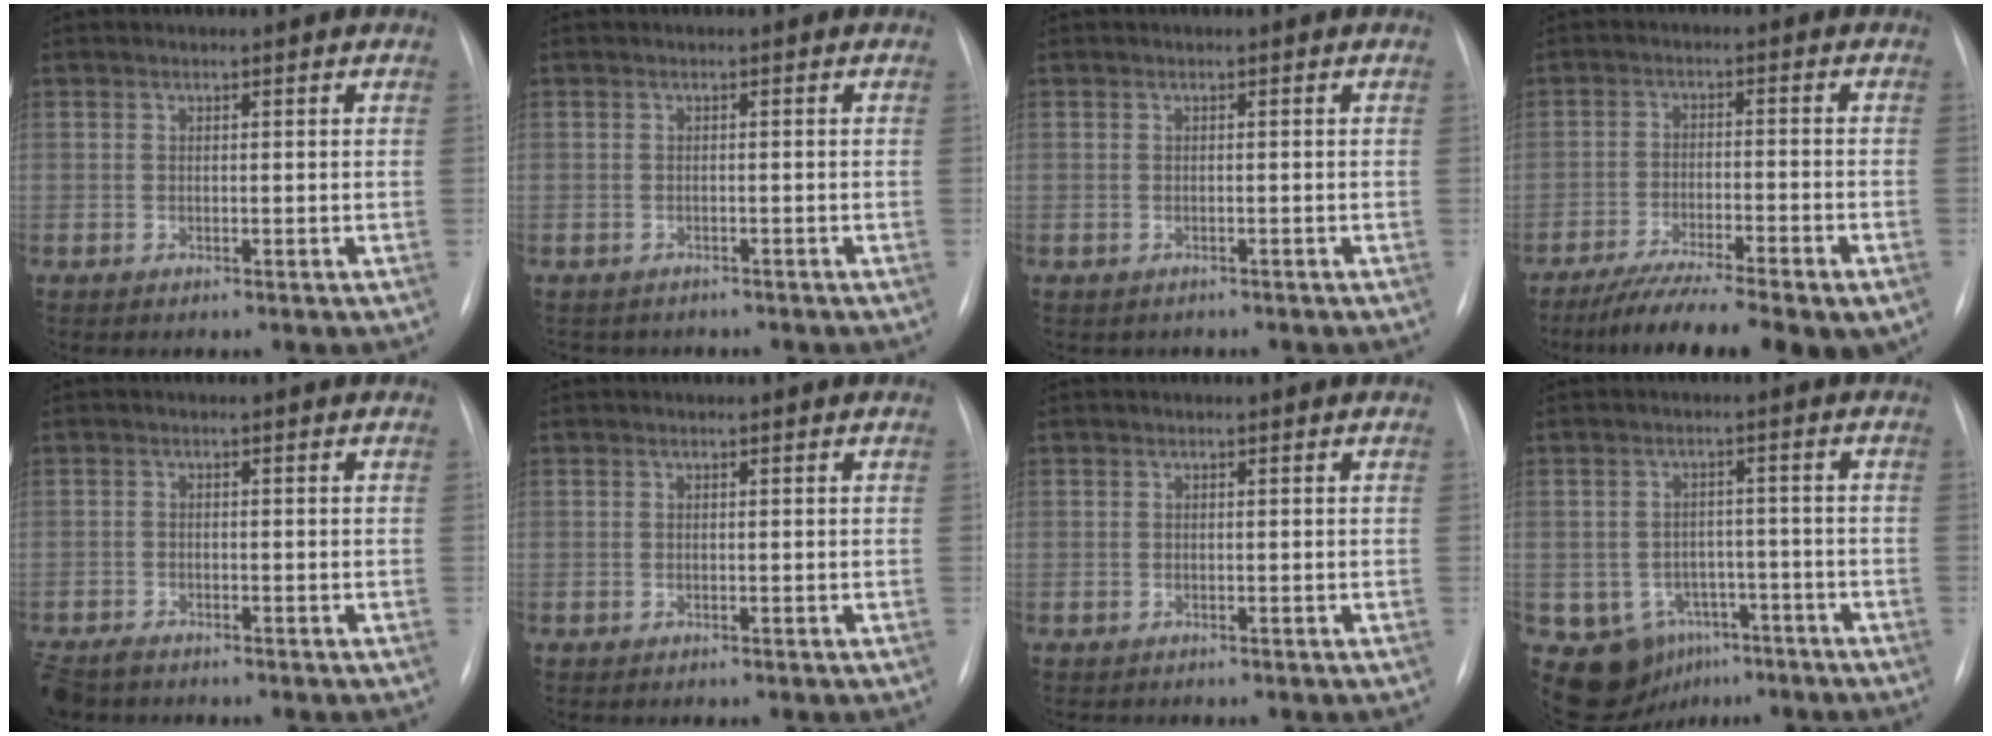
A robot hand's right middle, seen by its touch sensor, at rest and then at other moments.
{"total": 3.3, "force": [-2.9, 1.4, 0.2], "torque": [-0.005, 0.001, -0.037]}
{"total": 1.3, "force": [-1.1, 0.7, 0.0], "torque": [-0.006, 0.001, -0.013]}
{"total": 14.6, "force": [-10.7, 2.1, 9.7], "torque": [-0.137, -0.021, -0.166]}
{"total": 4.9, "force": [-4.1, 2.1, 1.7], "torque": [-0.031, -0.009, -0.071]}
{"total": 0.0}
{"total": 0.5, "force": [-0.4, 0.4, -0.1], "torque": [-0.001, 0.004, -0.008]}
{"total": 9.2, "force": [-5.2, 7.3, 2.2], "torque": [-0.034, 0.023, -0.065]}